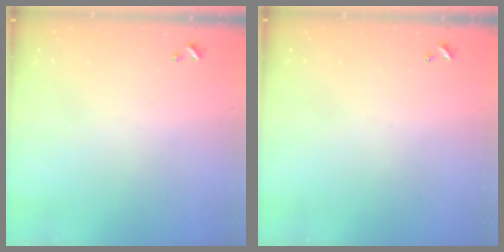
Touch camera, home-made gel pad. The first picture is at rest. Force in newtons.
{"total": 0.0}